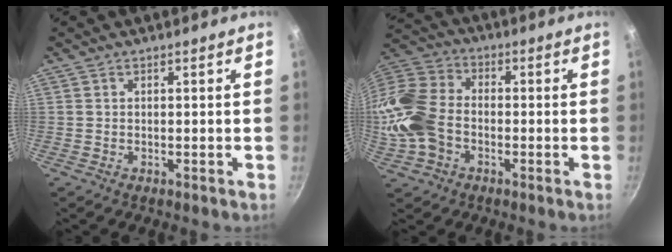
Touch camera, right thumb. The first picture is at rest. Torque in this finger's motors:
{"motor_torque": [0.23, 0.23, 1.45, -0.04, 0.23]}